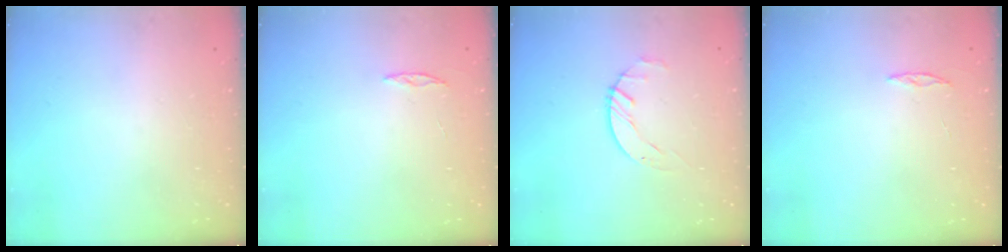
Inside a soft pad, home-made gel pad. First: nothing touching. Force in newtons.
{"total": 2.0, "press": 2.0, "slide": 0.2}
{"total": 1.7, "press": 1.7, "slide": 0.3}
{"total": 2.0, "press": 2.0, "slide": 0.2}